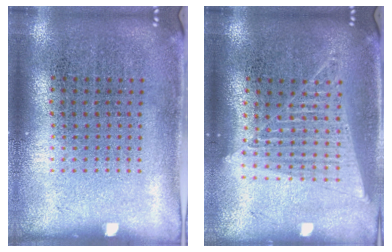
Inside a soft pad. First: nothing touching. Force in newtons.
{"total": 1.5, "press": 1.4, "slide": 0.6}